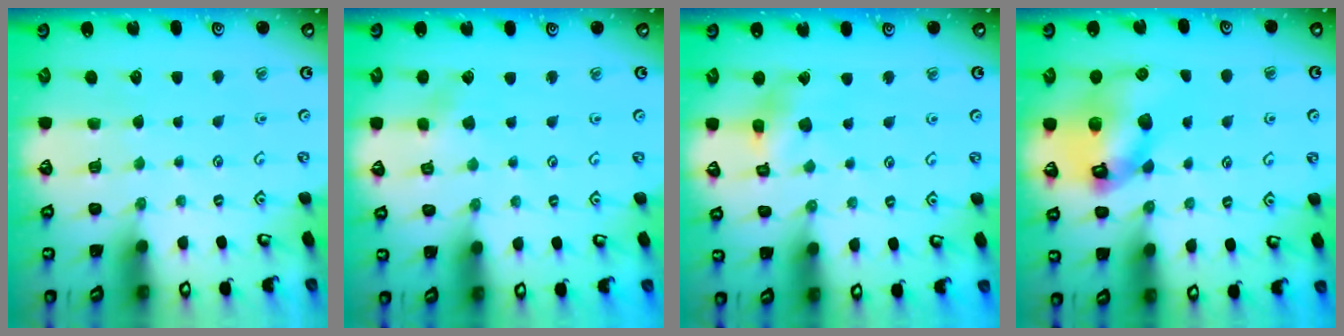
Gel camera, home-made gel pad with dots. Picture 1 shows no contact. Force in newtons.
{"total": 3.0, "press": 3.0, "slide": 0.5}
{"total": 8.8, "press": 8.8, "slide": 1.0}
{"total": 14.5, "press": 14.4, "slide": 1.9}